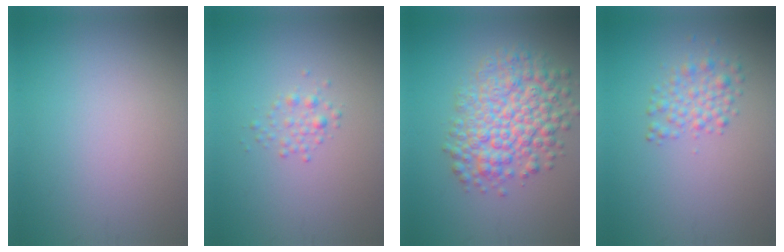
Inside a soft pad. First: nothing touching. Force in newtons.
{"total": 1.2, "press": 1.2, "slide": 0.1}
{"total": 7.2, "press": 7.2, "slide": 0.2}
{"total": 2.3, "press": 2.3, "slide": 0.0}